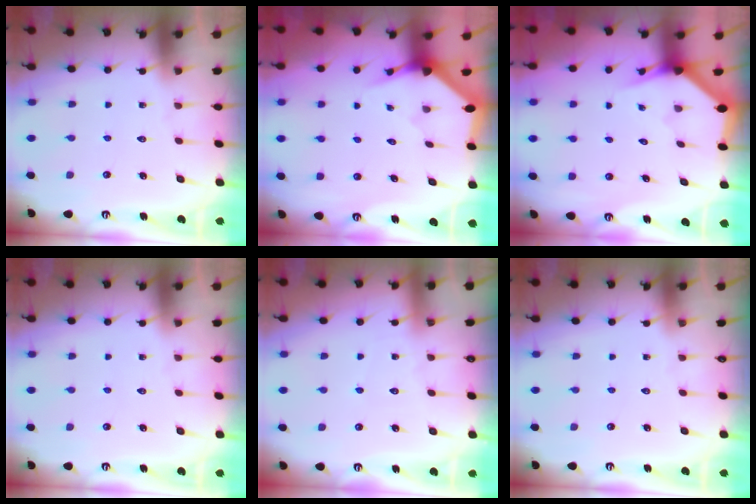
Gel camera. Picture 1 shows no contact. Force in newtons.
{"total": 3.5, "press": 3.5, "slide": 0.1}
{"total": 2.8, "press": 2.8, "slide": 0.0}
{"total": 0.0}
{"total": 3.4, "press": 3.4, "slide": 0.4}
{"total": 0.0}